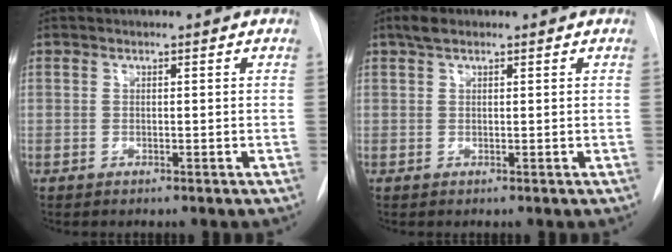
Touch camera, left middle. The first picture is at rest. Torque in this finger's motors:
{"motor_torque": [0.16, -0.12, -0.16, -0.01]}